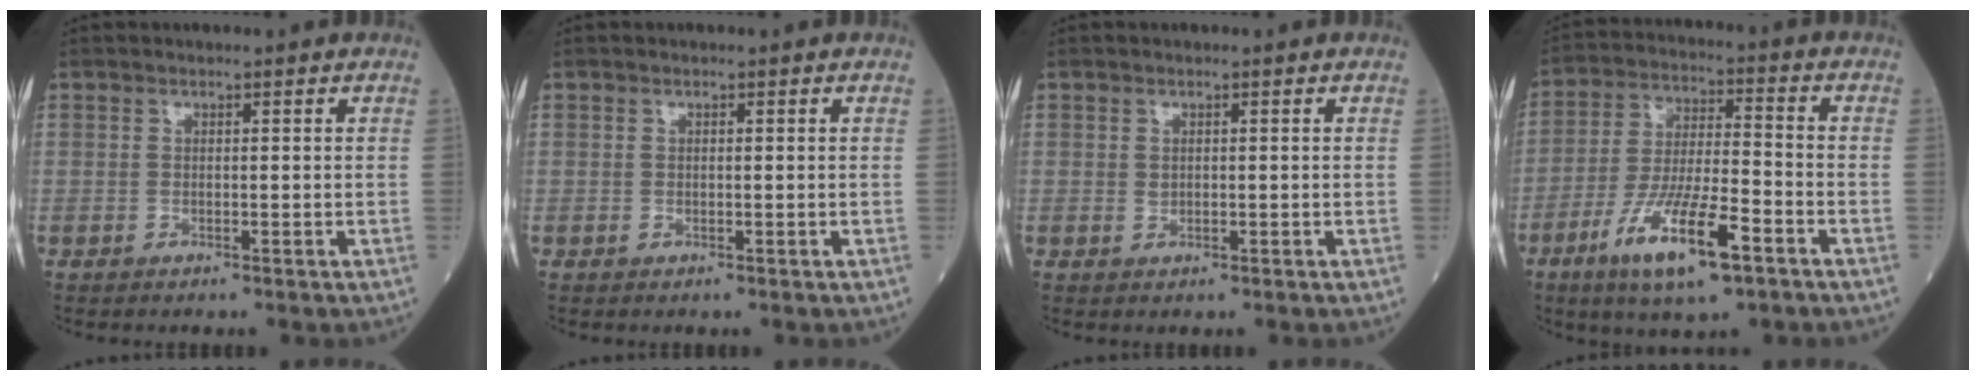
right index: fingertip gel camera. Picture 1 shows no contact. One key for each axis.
{"total": 0.0}
{"total": 0.7, "fx": 0.1, "fy": 0.5, "fz": 0.5, "tx": -0.009, "ty": -0.001, "tz": 0.003}
{"total": 13.0, "fx": -6.8, "fy": 2.3, "fz": 10.8, "tx": -0.206, "ty": -0.017, "tz": -0.121}